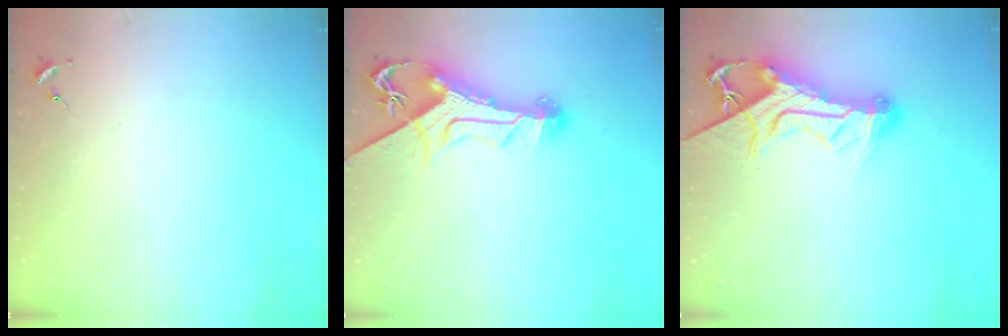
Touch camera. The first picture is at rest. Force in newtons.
{"total": 15.6, "press": 15.5, "slide": 1.4}
{"total": 16.3, "press": 16.3, "slide": 1.3}